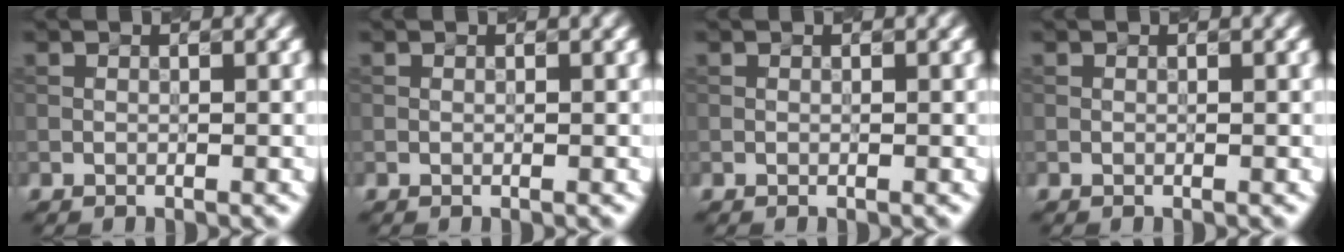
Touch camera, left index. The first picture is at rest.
{"total": 0.0}
{"total": 0.0}
{"total": 0.0}